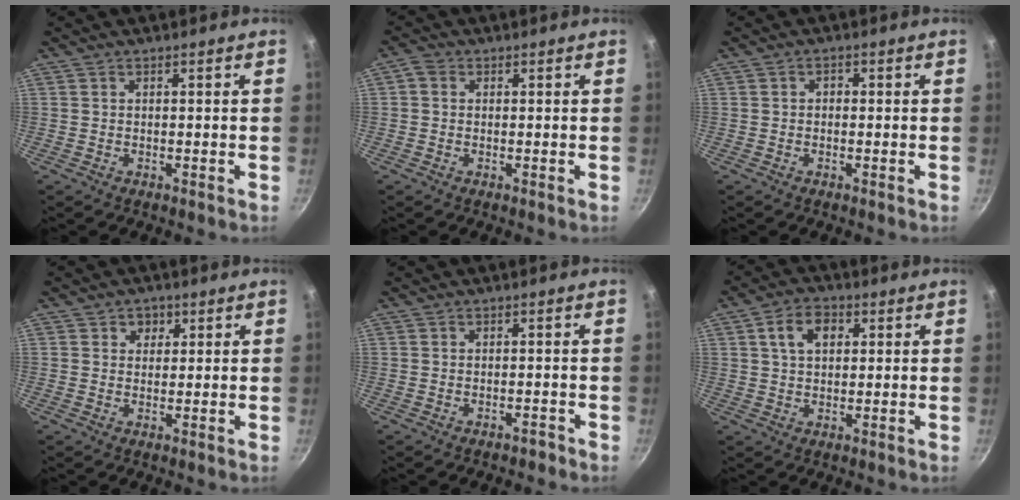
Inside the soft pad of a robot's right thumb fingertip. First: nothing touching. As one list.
[{"total": 2.0, "force": [0.3, 1.7, 1.0], "torque": [-0.020, 0.007, -0.002]}, {"total": 1.2, "force": [-0.1, 1.0, 0.7], "torque": [-0.010, 0.006, -0.004]}, {"total": 2.8, "force": [1.1, 2.4, 0.8], "torque": [0.009, -0.004, 0.013]}, {"total": 1.2, "force": [-1.0, 0.5, 0.4], "torque": [0.001, 0.018, -0.007]}, {"total": 6.6, "force": [2.0, 4.5, 4.4], "torque": [-0.056, 0.007, 0.030]}]